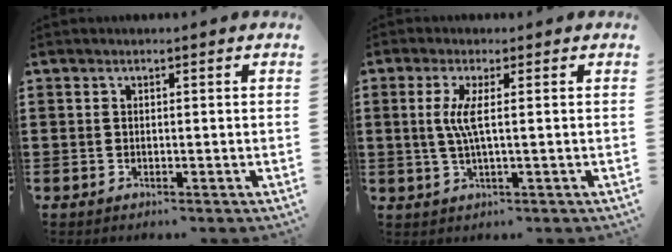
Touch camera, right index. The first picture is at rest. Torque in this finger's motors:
{"motor_torque": [0.61, -0.06, 0.17, 0.09]}